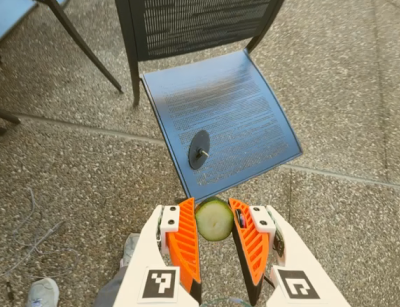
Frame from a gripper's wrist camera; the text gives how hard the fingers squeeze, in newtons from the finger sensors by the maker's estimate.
{"total": 9.1, "left": 8.5, "right": 9.6}